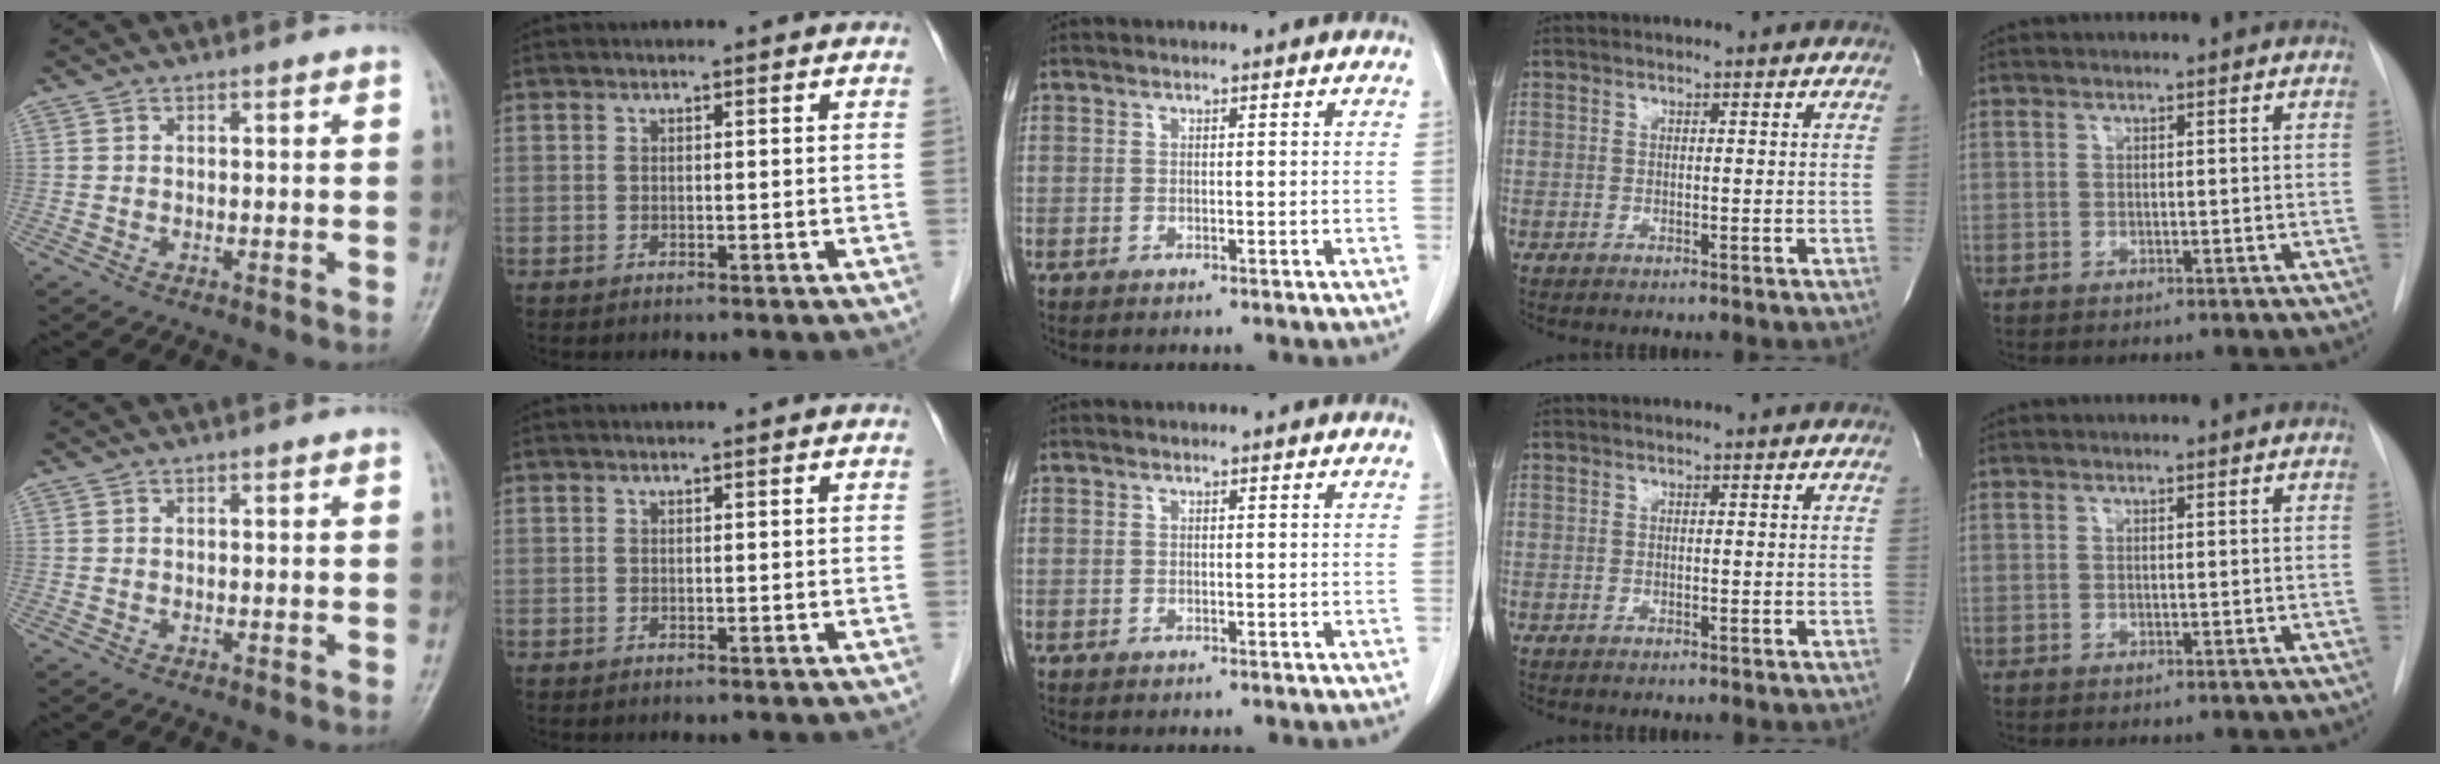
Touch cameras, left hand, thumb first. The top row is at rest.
{}